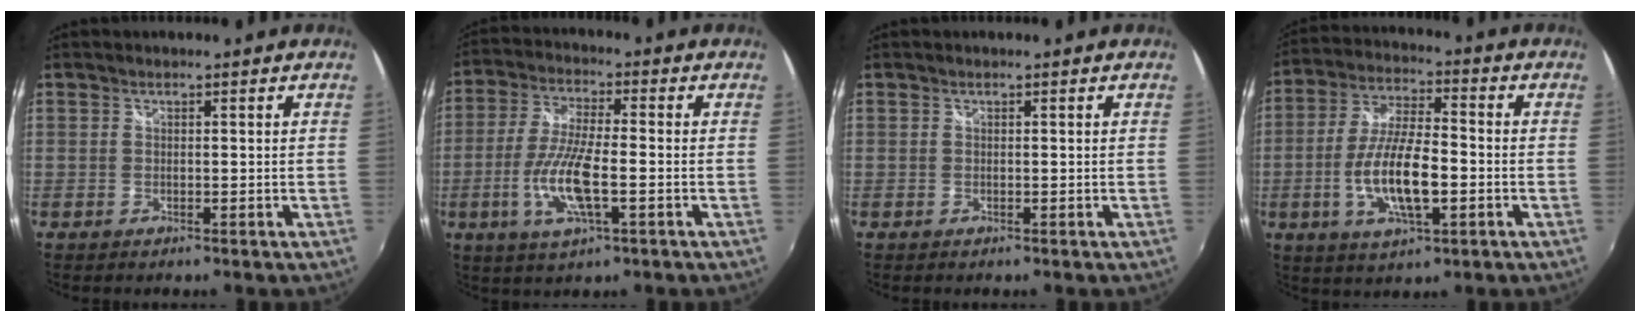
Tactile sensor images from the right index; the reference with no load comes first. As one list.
[{"total": 11.3, "force": [-3.0, 3.0, 10.5], "torque": [-0.217, -0.008, -0.061]}, {"total": 0.0}, {"total": 13.3, "force": [-3.2, 4.2, 12.2], "torque": [-0.246, -0.005, -0.059]}]